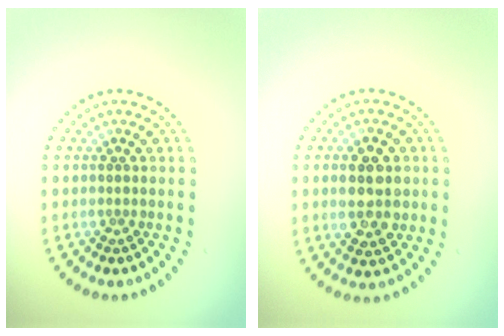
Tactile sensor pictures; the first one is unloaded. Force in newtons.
{"total": 4.4, "press": 4.3, "slide": 0.4}